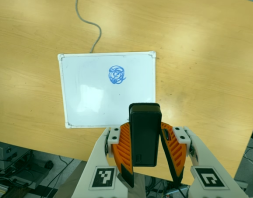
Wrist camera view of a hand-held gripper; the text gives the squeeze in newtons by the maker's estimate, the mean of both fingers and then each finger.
{"total": 4.6, "left": 3.7, "right": 5.5}